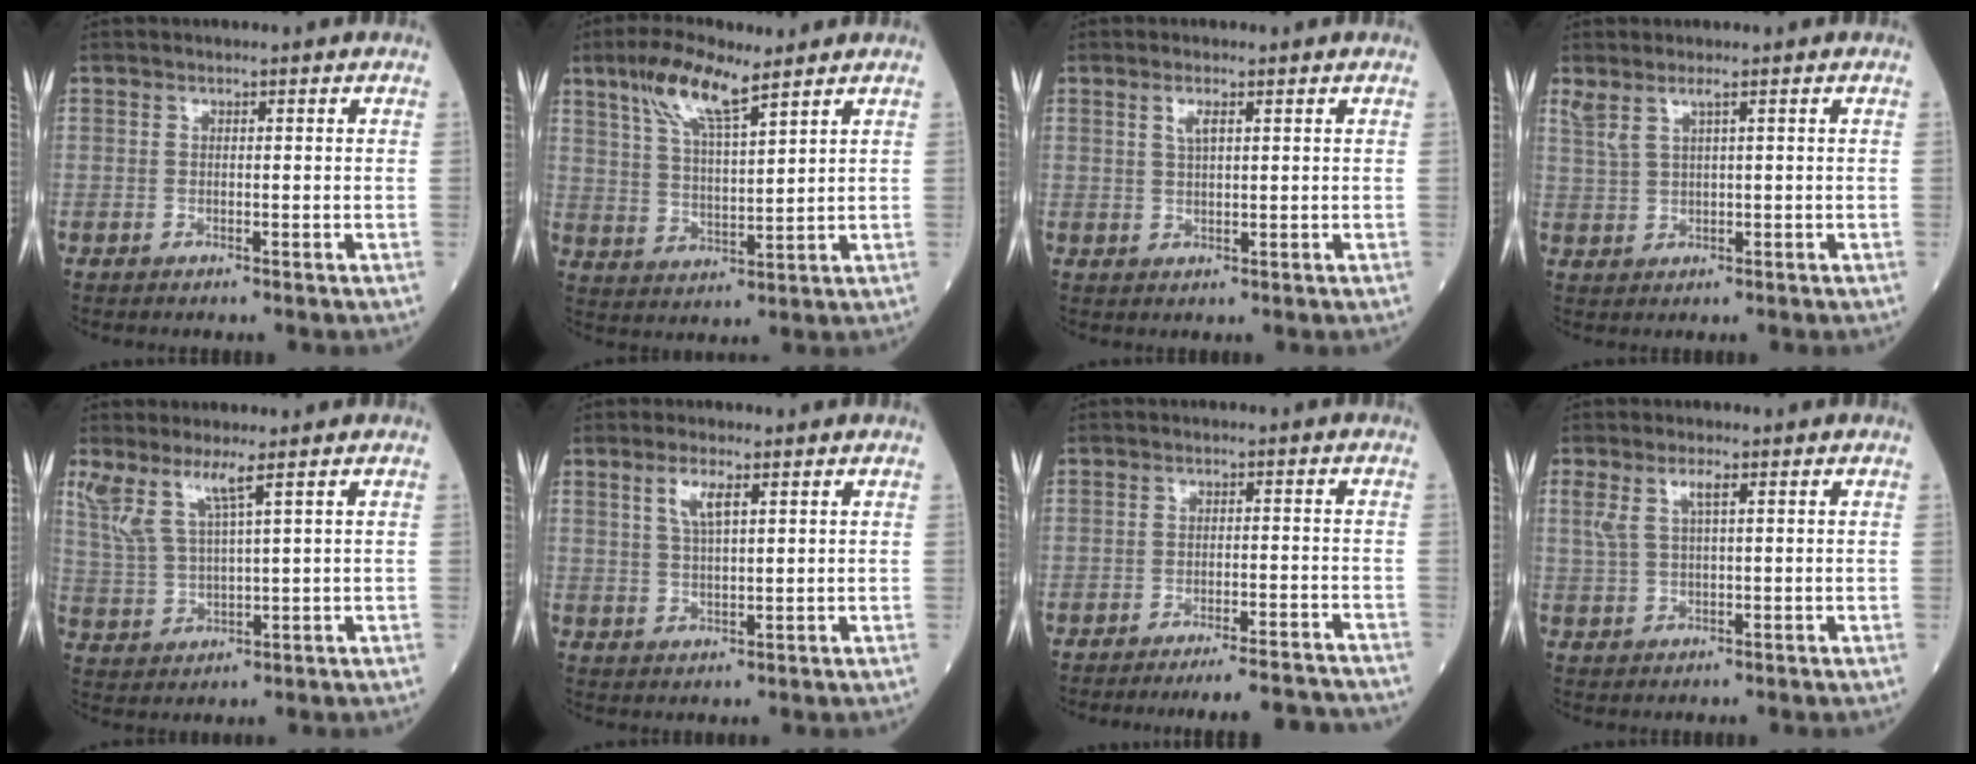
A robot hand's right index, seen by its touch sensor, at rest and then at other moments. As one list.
[{"total": 9.6, "force": [6.3, 1.7, 7.0], "torque": [-0.142, 0.009, 0.121]}, {"total": 2.1, "force": [1.0, 0.4, 1.8], "torque": [-0.038, 0.001, 0.022]}, {"total": 2.9, "force": [1.9, 0.2, 2.2], "torque": [-0.059, 0.010, 0.048]}, {"total": 6.2, "force": [4.0, 0.2, 4.7], "torque": [-0.108, 0.006, 0.091]}, {"total": 4.0, "force": [1.9, 0.8, 3.4], "torque": [-0.071, 0.002, 0.039]}, {"total": 10.5, "force": [-10.2, -0.2, 2.4], "torque": [-0.015, -0.001, -0.134]}, {"total": 3.5, "force": [1.6, 0.8, 3.0], "torque": [-0.071, 0.015, 0.037]}]